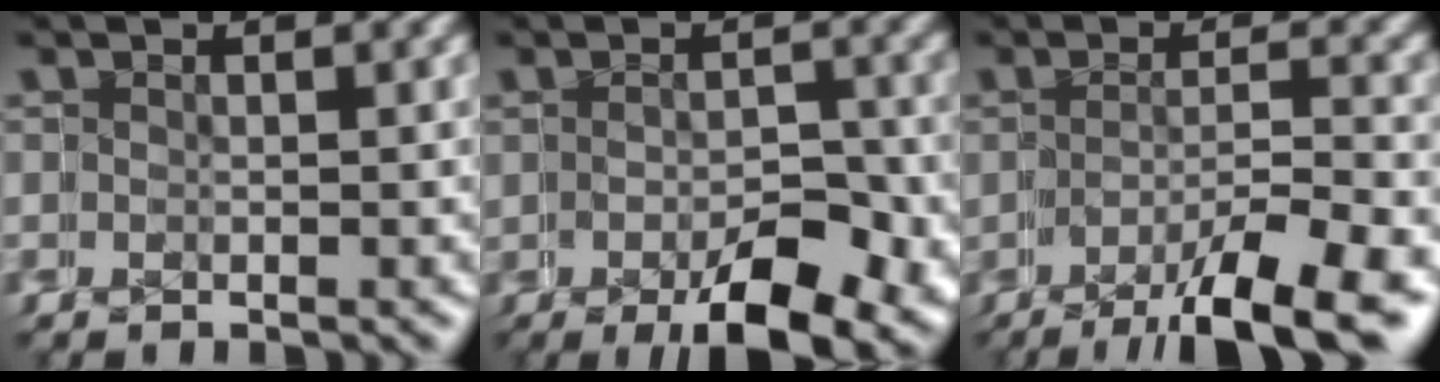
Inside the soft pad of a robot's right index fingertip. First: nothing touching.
{"total": 5.2, "force": [-3.3, 1.3, 3.8], "torque": [-0.035, -0.009, -0.041]}
{"total": 7.7, "force": [-6.3, 1.3, 4.2], "torque": [-0.034, -0.005, -0.086]}